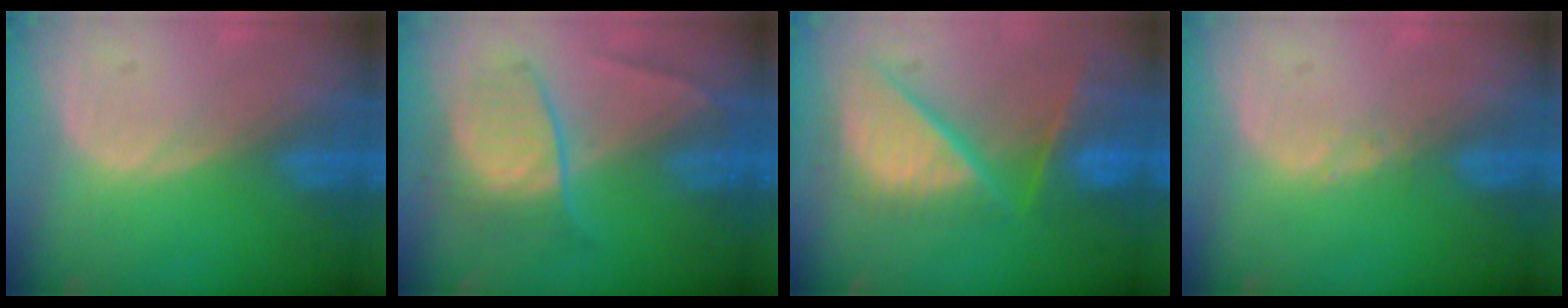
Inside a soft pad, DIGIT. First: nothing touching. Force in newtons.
{"total": 6.7, "press": 6.7, "slide": 0.6}
{"total": 12.1, "press": 9.9, "slide": 7.0}
{"total": 0.8, "press": 0.7, "slide": 0.1}